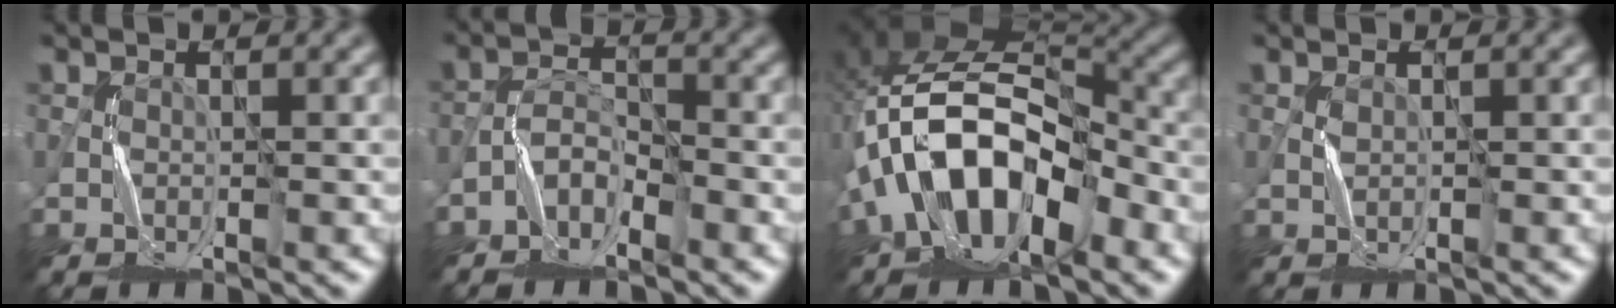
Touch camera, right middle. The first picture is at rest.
{"total": 2.3, "force": [-1.9, 0.9, 0.8], "torque": [-0.014, 0.010, -0.043]}
{"total": 12.3, "force": [-4.5, 7.1, 9.0], "torque": [-0.160, 0.008, -0.093]}
{"total": 0.5, "force": [0.5, -0.1, -0.2], "torque": [0.000, 0.001, 0.009]}